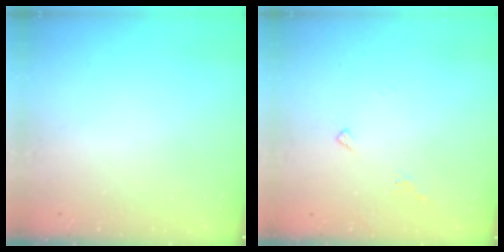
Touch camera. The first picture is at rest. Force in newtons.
{"total": 4.7, "press": 4.7, "slide": 0.6}